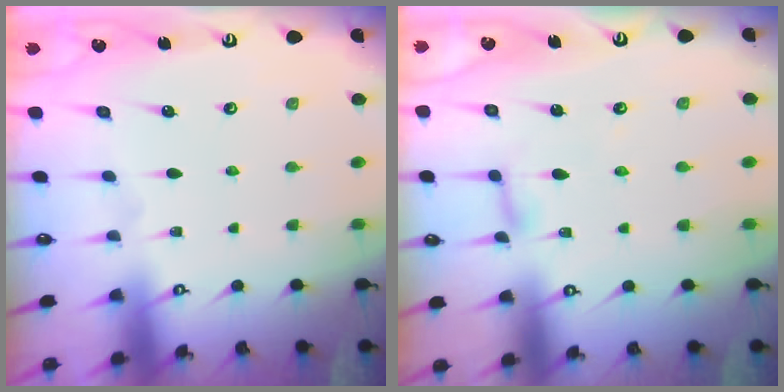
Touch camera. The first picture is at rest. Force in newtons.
{"total": 4.0, "press": 4.0, "slide": 0.3}